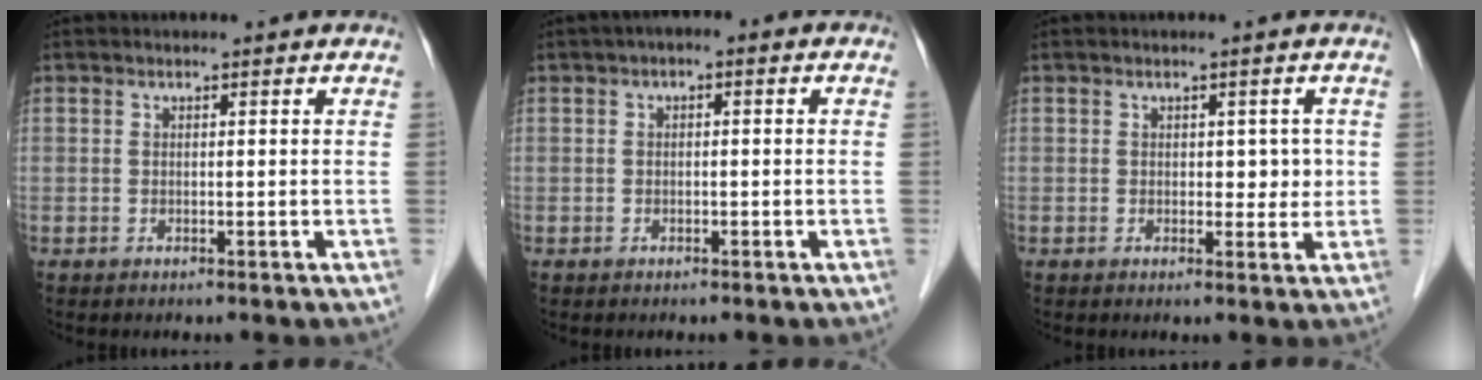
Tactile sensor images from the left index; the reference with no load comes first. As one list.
[{"total": 1.8, "force": [0.3, 0.9, 1.5], "torque": [-0.020, 0.010, -0.005]}, {"total": 2.4, "force": [0.4, 1.6, 1.7], "torque": [-0.012, -0.001, 0.005]}]